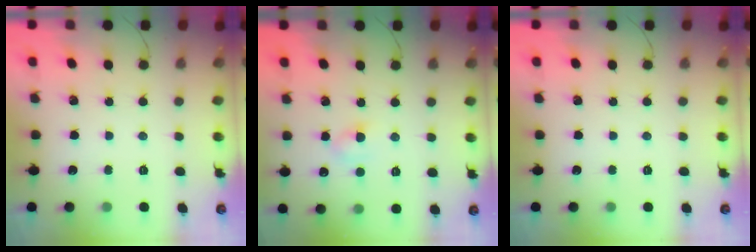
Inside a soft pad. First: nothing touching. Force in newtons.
{"total": 3.2, "press": 3.0, "slide": 1.1}
{"total": 0.0}